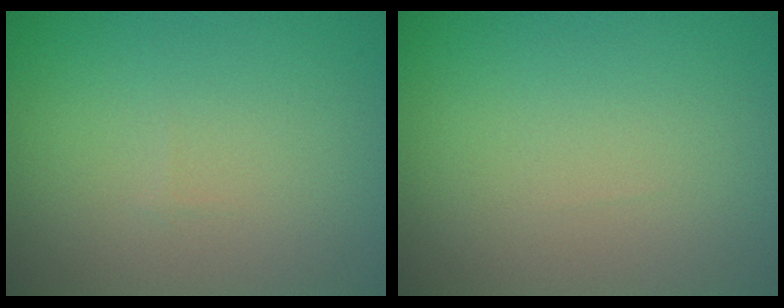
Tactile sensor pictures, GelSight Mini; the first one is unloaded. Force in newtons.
{"total": 0.0}